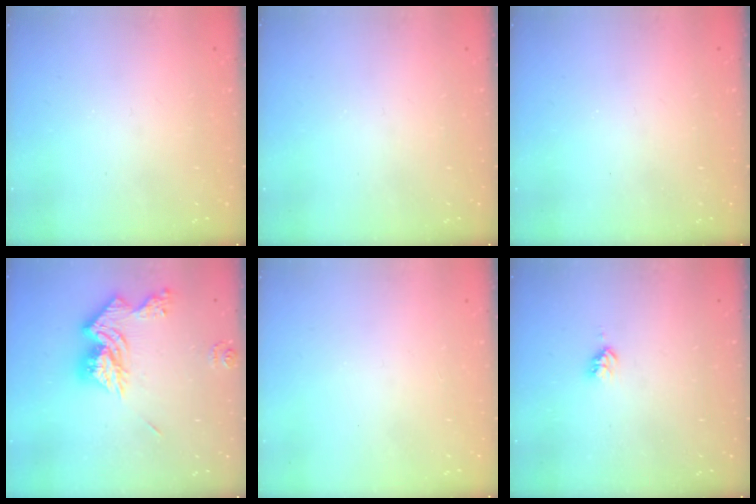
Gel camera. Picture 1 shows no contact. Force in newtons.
{"total": 0.0}
{"total": 0.0}
{"total": 15.1, "press": 15.0, "slide": 1.7}
{"total": 0.0}
{"total": 2.8, "press": 2.8, "slide": 0.3}